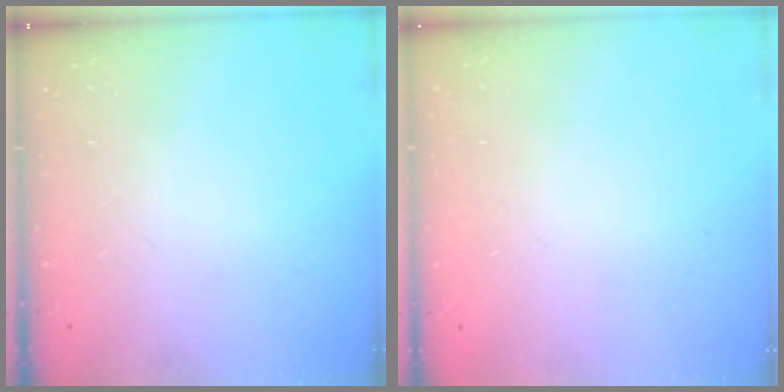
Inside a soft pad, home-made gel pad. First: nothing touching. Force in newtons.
{"total": 1.8, "press": 1.8, "slide": 0.2}